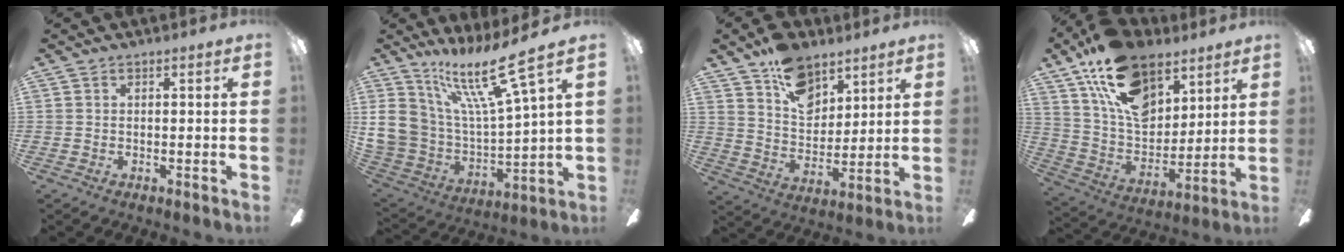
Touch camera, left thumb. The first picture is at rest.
{"total": 21.0, "force": [14.0, 6.9, 14.1], "torque": [-0.299, -0.092, 0.238]}
{"total": 12.8, "force": [8.2, 7.8, 6.0], "torque": [-0.087, -0.039, 0.152]}
{"total": 19.7, "force": [11.8, 11.3, 11.1], "torque": [-0.209, -0.053, 0.219]}